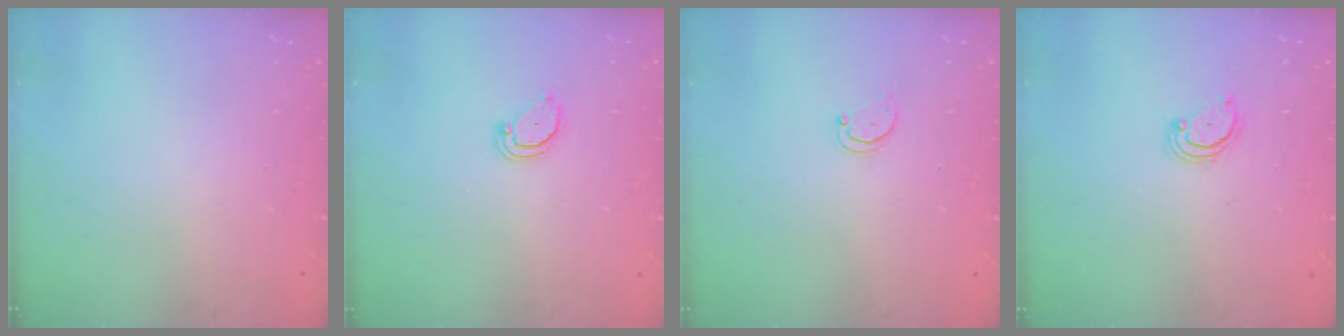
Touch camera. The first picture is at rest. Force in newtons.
{"total": 2.1, "press": 2.1, "slide": 0.1}
{"total": 1.5, "press": 1.5, "slide": 0.3}
{"total": 2.5, "press": 2.5, "slide": 0.3}